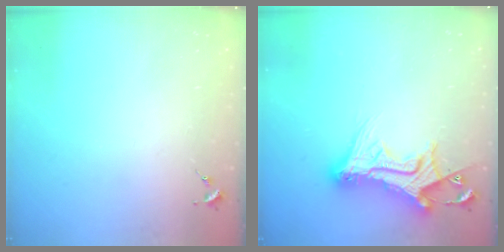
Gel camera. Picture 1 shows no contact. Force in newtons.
{"total": 15.5, "press": 15.4, "slide": 1.5}